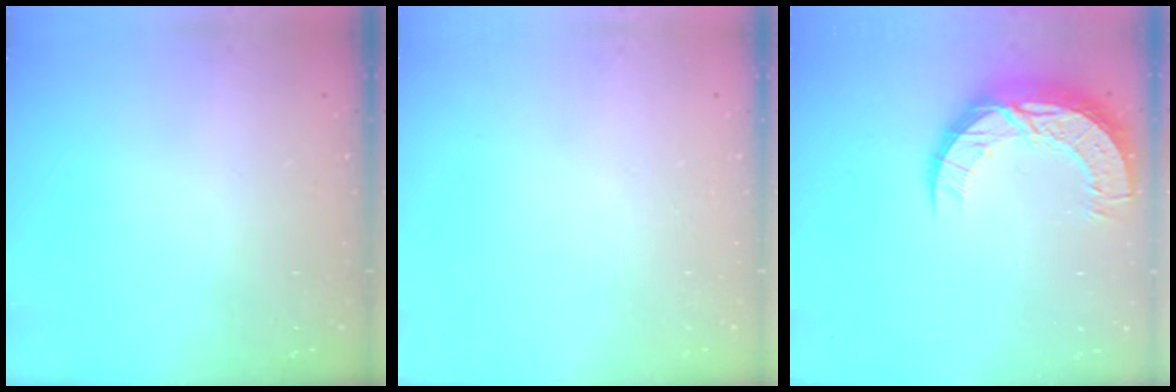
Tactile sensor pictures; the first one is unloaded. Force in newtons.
{"total": 0.0}
{"total": 13.7, "press": 13.7, "slide": 1.0}